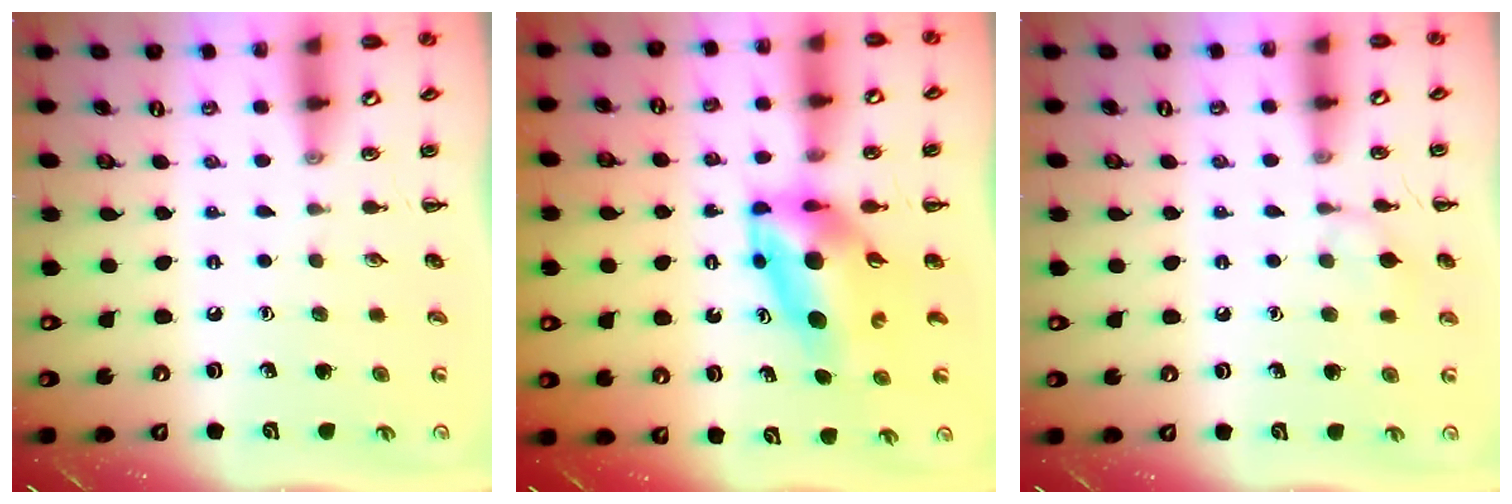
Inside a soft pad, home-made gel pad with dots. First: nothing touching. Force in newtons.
{"total": 7.9, "press": 7.6, "slide": 2.3}
{"total": 6.1, "press": 5.8, "slide": 2.0}